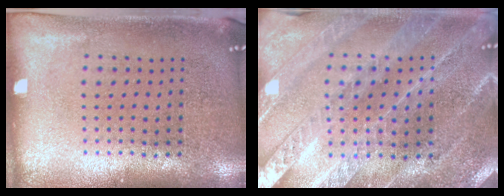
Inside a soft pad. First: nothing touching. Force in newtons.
{"total": 2.4, "press": 2.4, "slide": 0.4}